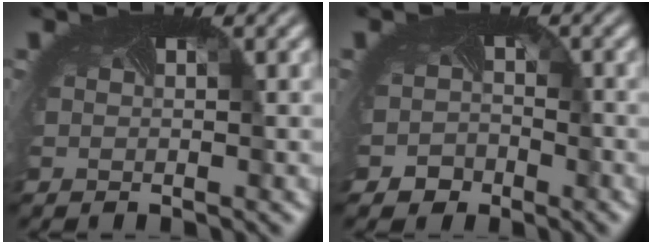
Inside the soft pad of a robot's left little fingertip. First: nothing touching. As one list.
[{"total": 2.6, "force": [-1.8, 2.0, 0.1], "torque": [0.002, -0.009, -0.032]}]